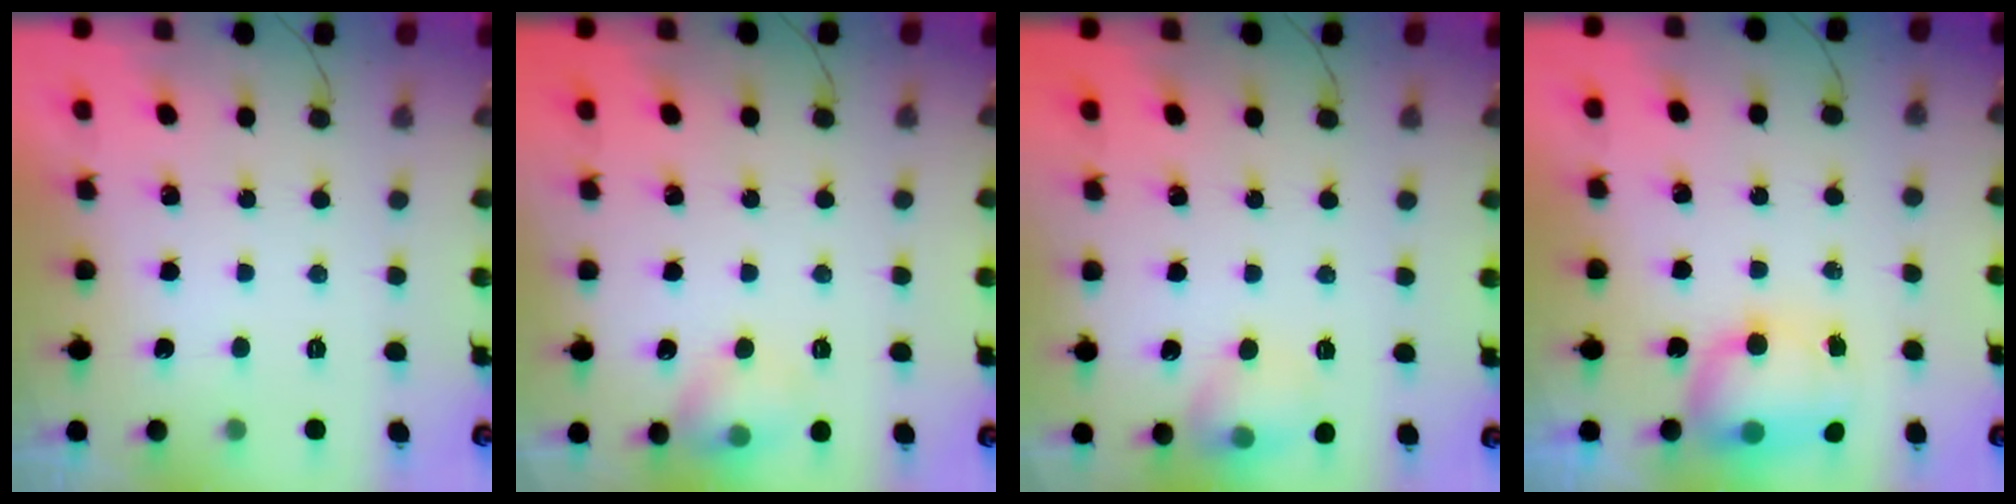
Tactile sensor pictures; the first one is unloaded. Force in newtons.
{"total": 7.5, "press": 7.5, "slide": 0.9}
{"total": 10.0, "press": 9.9, "slide": 1.3}
{"total": 9.1, "press": 8.1, "slide": 4.2}